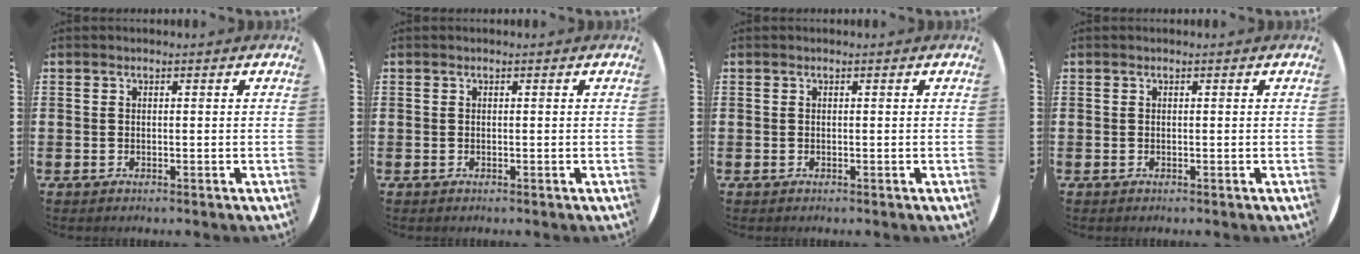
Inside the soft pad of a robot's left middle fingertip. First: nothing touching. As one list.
[{"total": 0.0}, {"total": 0.0}, {"total": 0.0}]